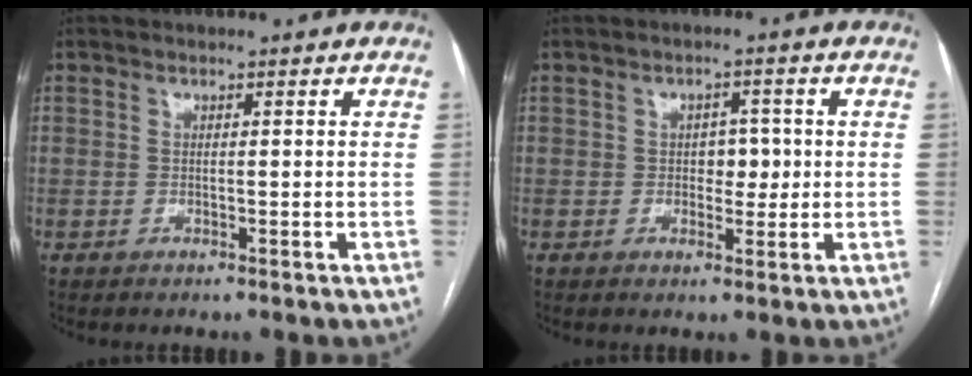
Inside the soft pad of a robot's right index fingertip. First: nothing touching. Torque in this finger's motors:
{"motor_torque": [0.31, 0.10, 0.14, 0.03]}